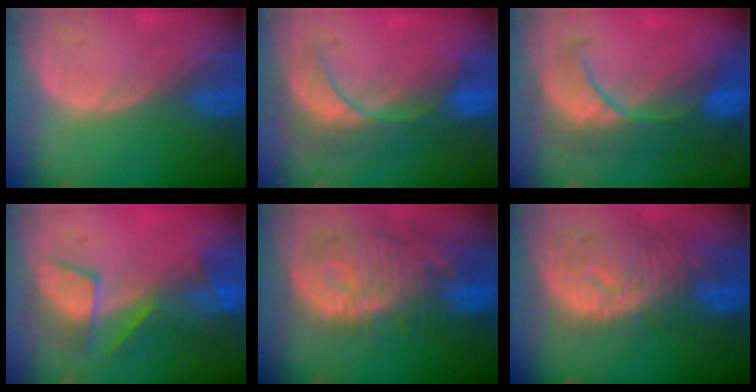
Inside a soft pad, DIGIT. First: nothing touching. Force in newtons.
{"total": 8.9, "press": 7.8, "slide": 4.2}
{"total": 8.7, "press": 8.5, "slide": 2.1}
{"total": 7.7, "press": 7.3, "slide": 2.6}
{"total": 12.5, "press": 11.1, "slide": 5.8}
{"total": 11.4, "press": 9.9, "slide": 5.6}